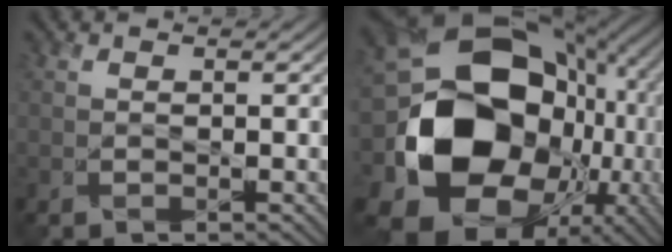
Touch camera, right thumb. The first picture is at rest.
{"total": 21.7, "force": [-2.6, 17.0, 13.2], "torque": [-0.295, -0.036, -0.027]}